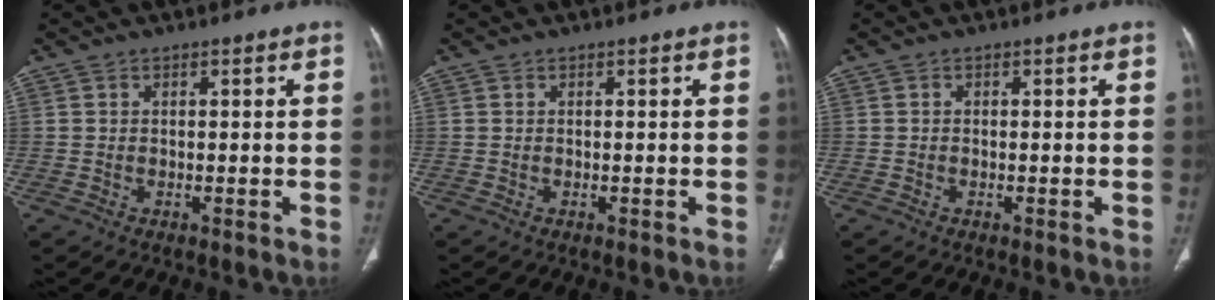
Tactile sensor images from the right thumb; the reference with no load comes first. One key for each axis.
{"total": 0.0}
{"total": 0.0}